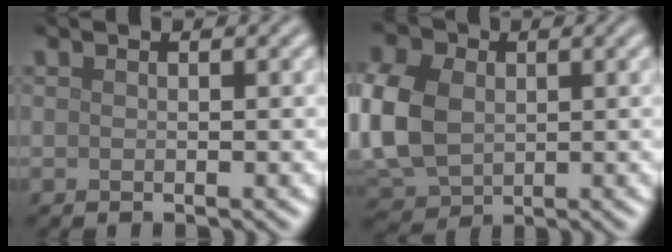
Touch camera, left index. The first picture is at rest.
{"total": 8.8, "force": [0.4, 6.6, 5.7], "torque": [-0.162, 0.007, 0.003]}